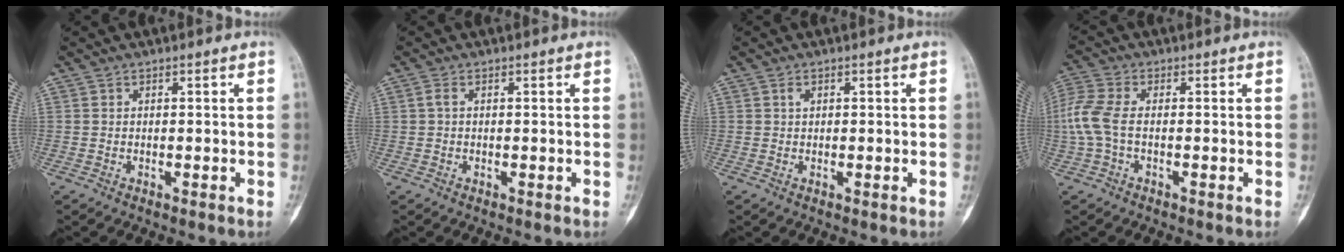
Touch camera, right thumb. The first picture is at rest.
{"total": 0.8, "force": [0.1, 0.4, 0.6], "torque": [-0.015, 0.000, 0.000]}
{"total": 0.9, "force": [0.3, 0.7, 0.5], "torque": [-0.006, 0.001, 0.004]}
{"total": 7.4, "force": [-0.6, 3.8, 6.4], "torque": [-0.166, 0.013, -0.019]}